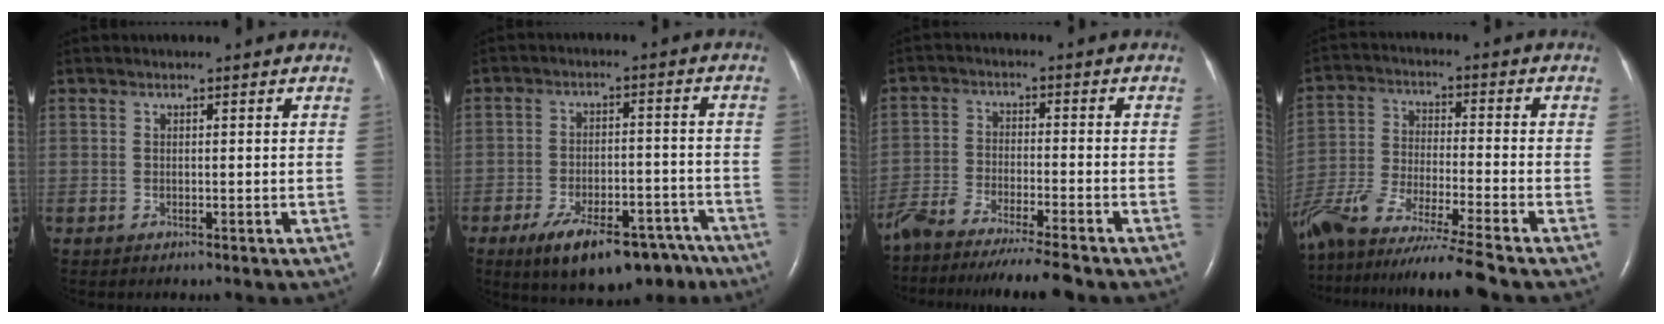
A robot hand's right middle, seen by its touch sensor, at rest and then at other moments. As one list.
[{"total": 14.8, "force": [-10.7, 6.2, 8.2], "torque": [-0.107, 0.016, -0.160]}, {"total": 14.5, "force": [-12.9, -0.1, 6.7], "torque": [-0.103, -0.032, -0.209]}, {"total": 18.8, "force": [-16.2, -1.4, 9.5], "torque": [-0.197, -0.052, -0.288]}]